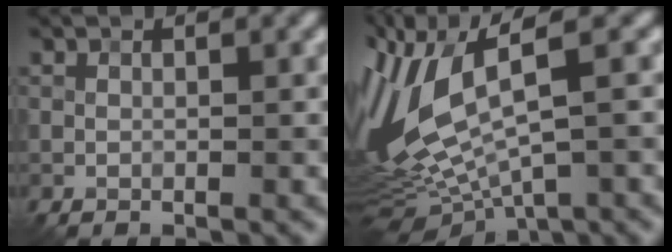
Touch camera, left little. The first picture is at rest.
{"total": 10.6, "force": [1.2, 4.1, 9.7], "torque": [-0.226, -0.010, 0.038]}